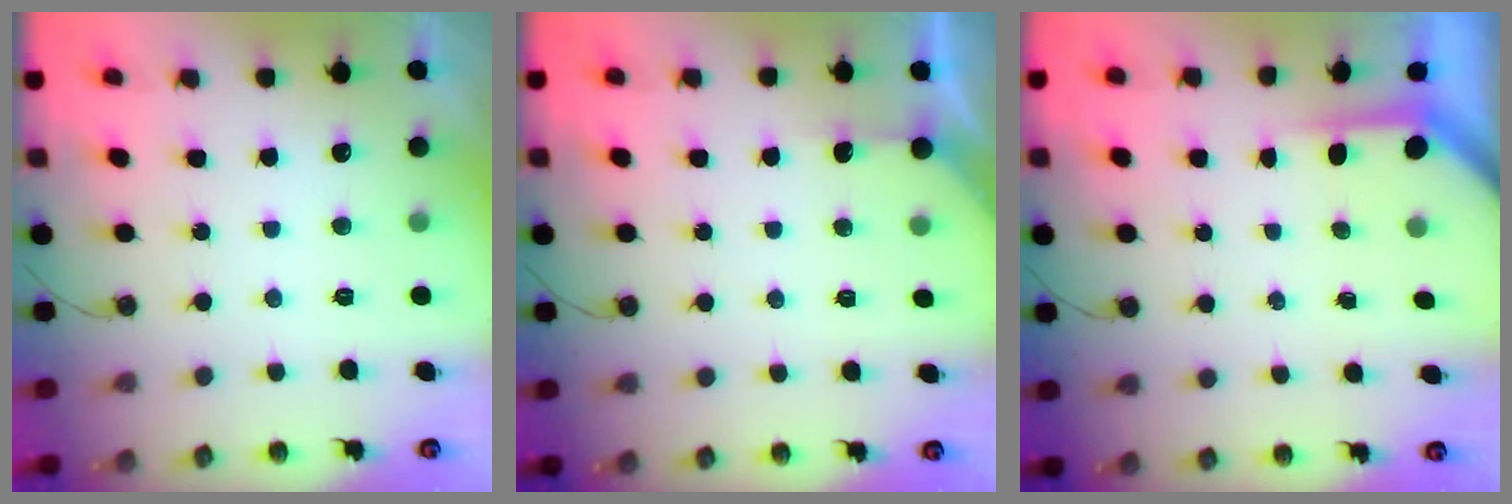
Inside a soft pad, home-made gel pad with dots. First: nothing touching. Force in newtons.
{"total": 2.5, "press": 2.5, "slide": 0.2}
{"total": 3.5, "press": 3.5, "slide": 0.3}